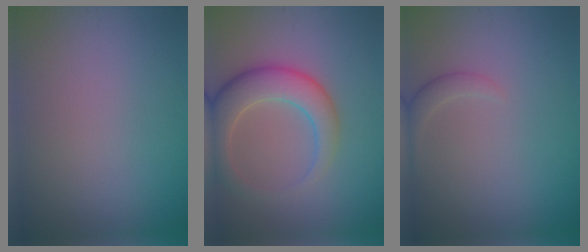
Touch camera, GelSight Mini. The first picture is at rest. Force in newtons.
{"total": 5.6, "press": 5.6, "slide": 0.4}
{"total": 1.4, "press": 1.4, "slide": 0.1}